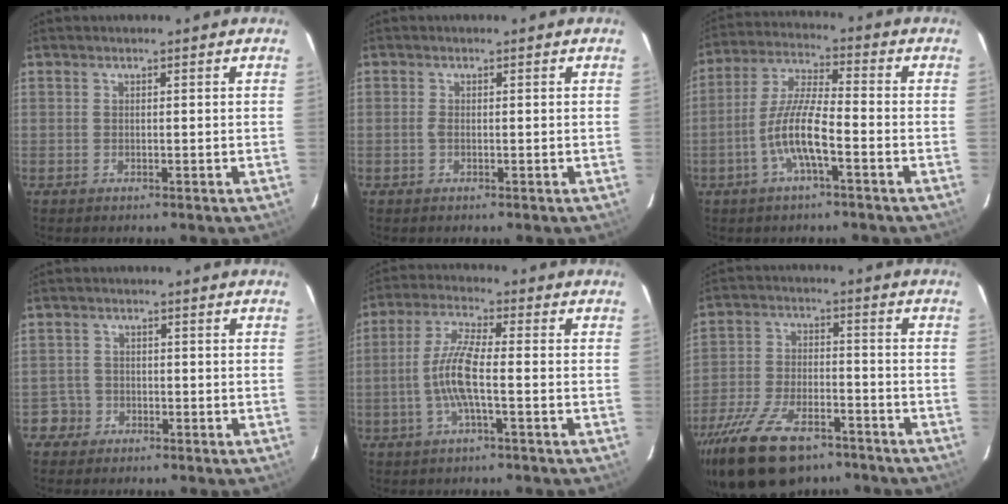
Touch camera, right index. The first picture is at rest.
{"total": 0.9, "force": [-0.2, 0.4, 0.8], "torque": [-0.017, 0.000, -0.005]}
{"total": 9.5, "force": [-3.8, 1.5, 8.5], "torque": [-0.181, 0.004, -0.074]}
{"total": 2.9, "force": [-1.5, 2.5, -0.6], "torque": [0.014, 0.023, -0.024]}
{"total": 8.2, "force": [-1.9, 0.9, 7.9], "torque": [-0.169, 0.003, -0.038]}
{"total": 17.8, "force": [-12.8, 8.0, 9.5], "torque": [-0.208, -0.025, -0.219]}